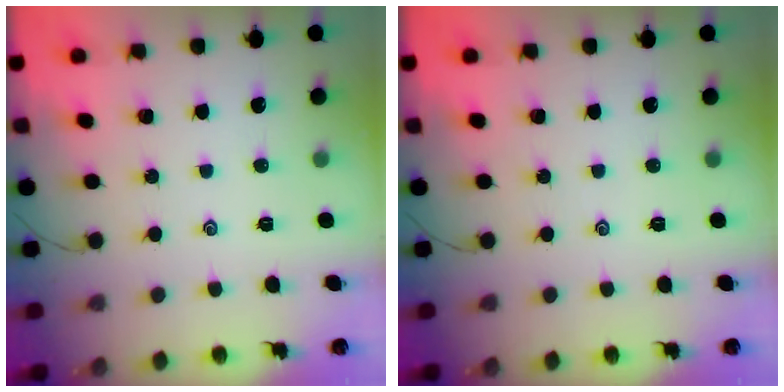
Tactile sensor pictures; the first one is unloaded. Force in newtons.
{"total": 0.0}